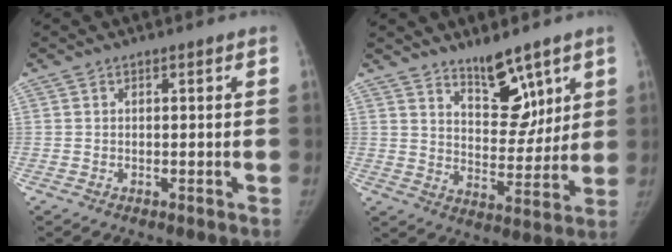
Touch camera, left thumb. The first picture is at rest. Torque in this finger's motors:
{"motor_torque": [-0.15, -0.16, 0.11, -0.20, 0.04]}